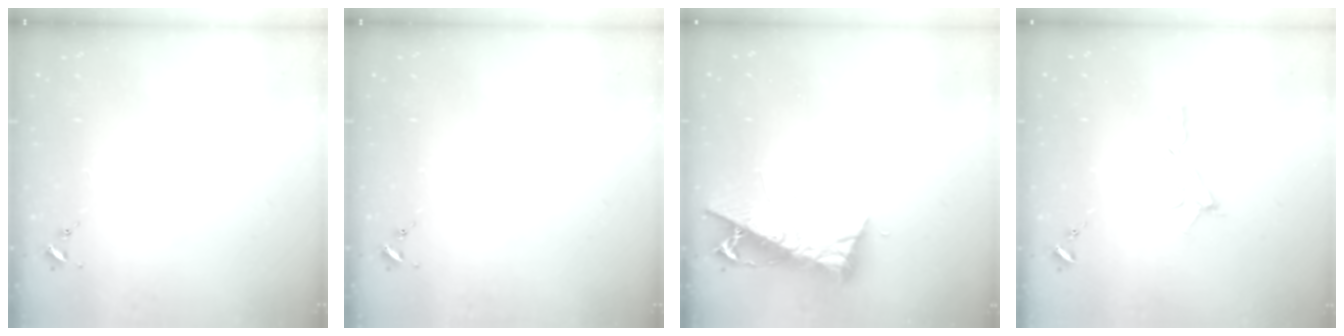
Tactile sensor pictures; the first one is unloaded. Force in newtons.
{"total": 0.0}
{"total": 9.4, "press": 9.3, "slide": 1.3}
{"total": 8.3, "press": 8.3, "slide": 0.6}